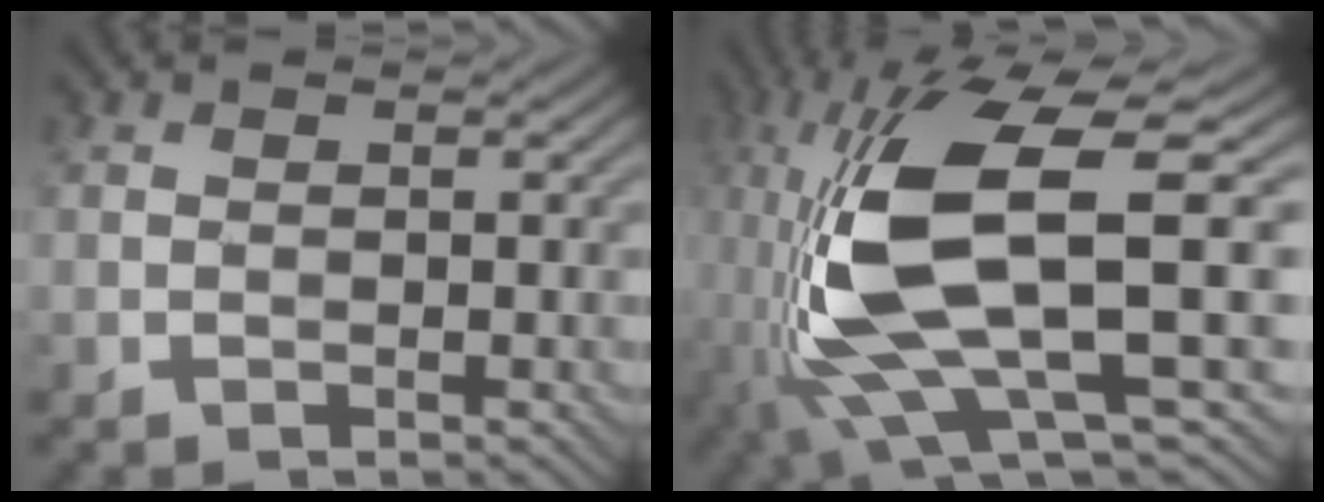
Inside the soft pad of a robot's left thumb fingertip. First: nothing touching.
{"total": 15.1, "force": [-2.5, 4.4, 14.2], "torque": [-0.306, -0.005, -0.039]}